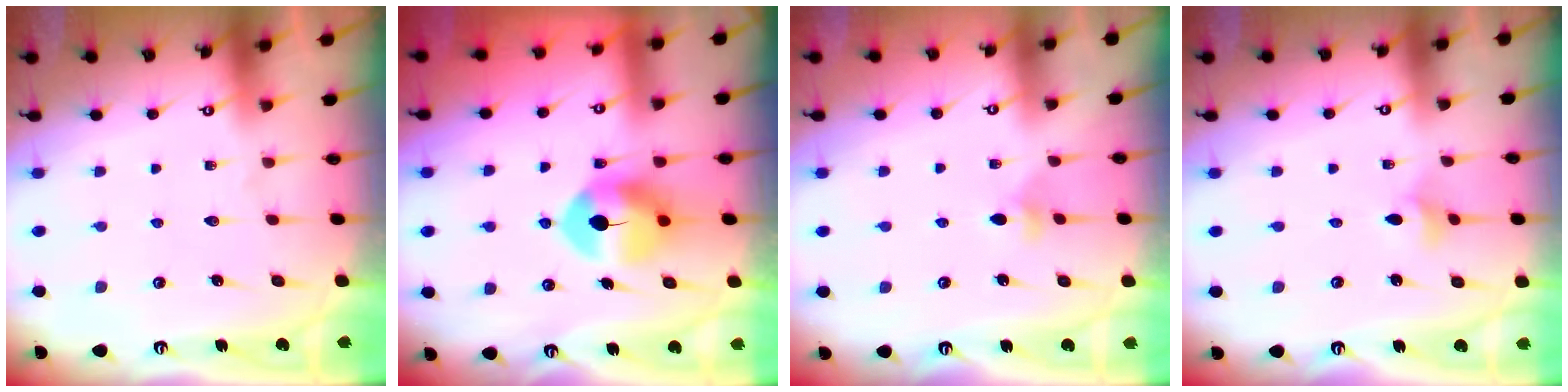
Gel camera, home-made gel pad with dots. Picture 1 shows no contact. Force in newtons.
{"total": 8.7, "press": 8.6, "slide": 1.4}
{"total": 4.8, "press": 4.7, "slide": 0.8}
{"total": 2.9, "press": 2.9, "slide": 0.5}